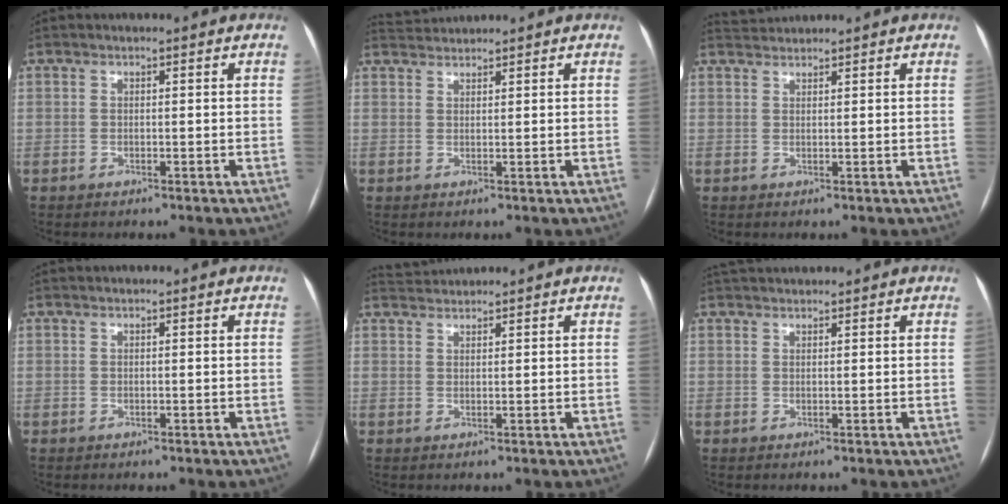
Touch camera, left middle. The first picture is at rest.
{"total": 2.6, "force": [2.6, -0.3, -0.4], "torque": [-0.004, 0.017, 0.055]}
{"total": 2.1, "force": [2.0, -0.2, -0.4], "torque": [-0.004, 0.015, 0.047]}
{"total": 0.0}
{"total": 2.5, "force": [2.5, -0.3, -0.4], "torque": [-0.004, 0.016, 0.053]}
{"total": 3.7, "force": [3.5, 0.4, 0.9], "torque": [-0.013, 0.035, 0.061]}